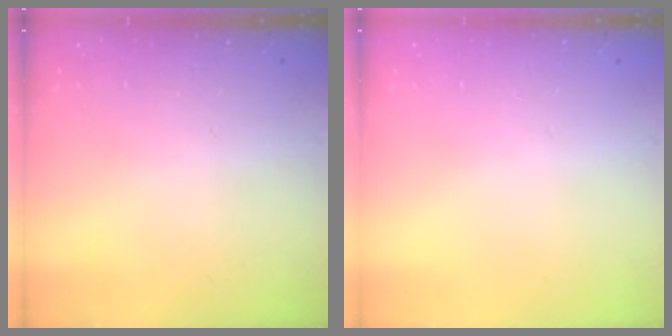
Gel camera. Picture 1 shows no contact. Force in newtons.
{"total": 0.0}